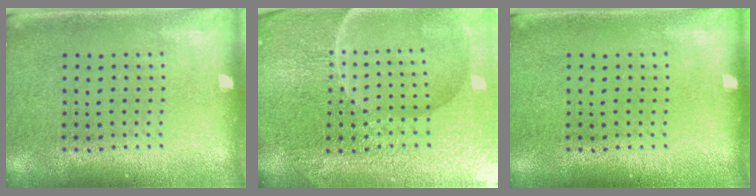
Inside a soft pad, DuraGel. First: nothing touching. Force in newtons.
{"total": 5.6, "press": 5.3, "slide": 1.9}
{"total": 0.0}